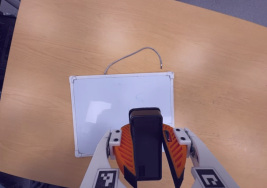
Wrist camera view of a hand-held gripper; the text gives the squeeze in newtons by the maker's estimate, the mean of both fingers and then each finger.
{"total": 10.5, "left": 9.9, "right": 11.1}